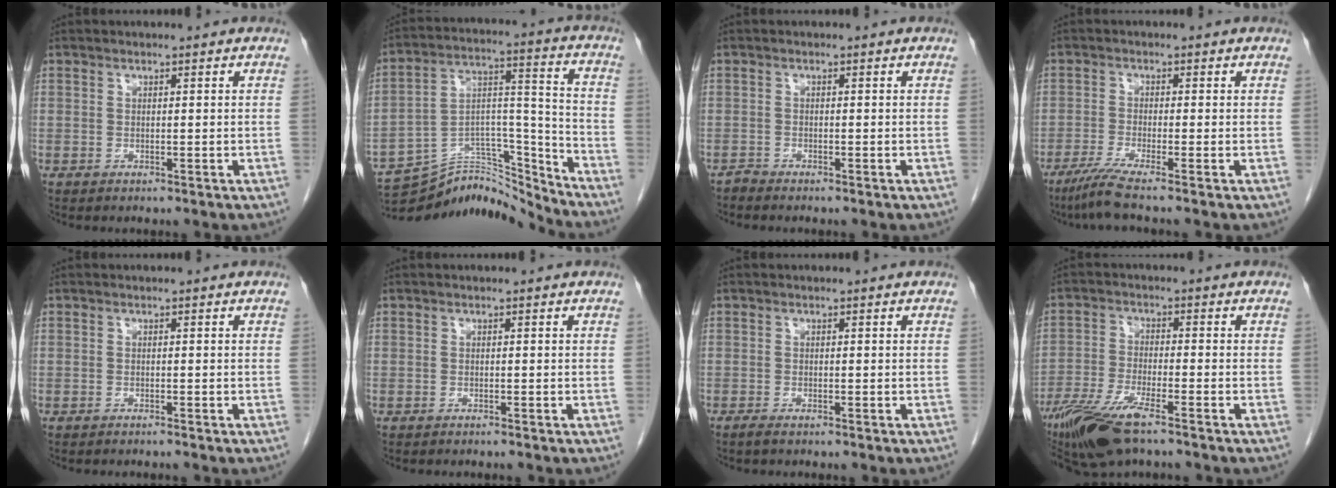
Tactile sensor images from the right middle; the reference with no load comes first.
{"total": 14.3, "force": [-14.3, 1.0, 0.7], "torque": [-0.006, 0.068, -0.245]}
{"total": 0.8, "force": [-0.8, -0.2, -0.2], "torque": [0.006, -0.004, -0.017]}
{"total": 4.5, "force": [-3.4, -1.1, 2.8], "torque": [-0.057, -0.017, -0.073]}
{"total": 1.0, "force": [-0.9, -0.2, 0.4], "torque": [-0.005, 0.001, -0.013]}
{"total": 0.7, "force": [-0.6, 0.0, 0.3], "torque": [-0.003, 0.000, -0.011]}
{"total": 0.9, "force": [-0.7, 0.0, 0.5], "torque": [-0.014, -0.002, -0.014]}
{"total": 9.8, "force": [-6.8, 1.6, 6.8], "torque": [-0.135, -0.022, -0.126]}